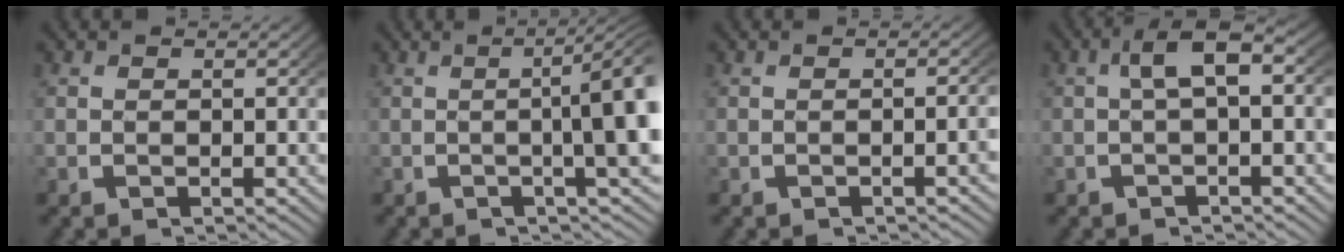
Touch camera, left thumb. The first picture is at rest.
{"total": 8.1, "force": [0.3, 2.2, 7.8], "torque": [-0.102, 0.018, -0.006]}
{"total": 1.3, "force": [-0.8, 0.0, 1.1], "torque": [-0.013, 0.005, -0.012]}
{"total": 4.2, "force": [0.6, 1.8, 3.8], "torque": [-0.067, 0.011, 0.004]}